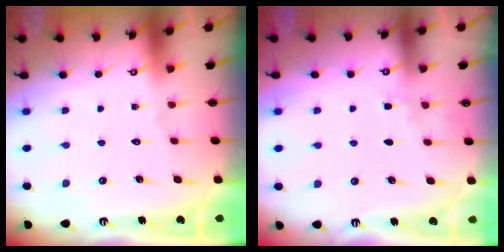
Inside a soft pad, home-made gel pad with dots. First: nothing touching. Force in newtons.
{"total": 4.4, "press": 4.3, "slide": 0.5}